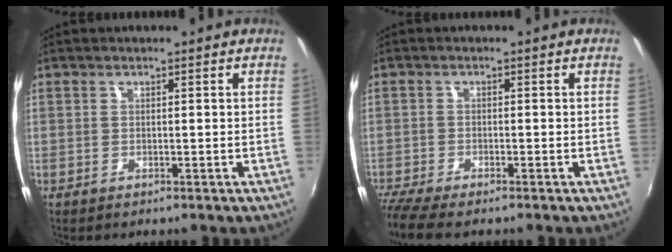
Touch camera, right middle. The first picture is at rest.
{"total": 6.1, "force": [-5.2, 0.6, 3.0], "torque": [-0.082, -0.030, -0.095]}